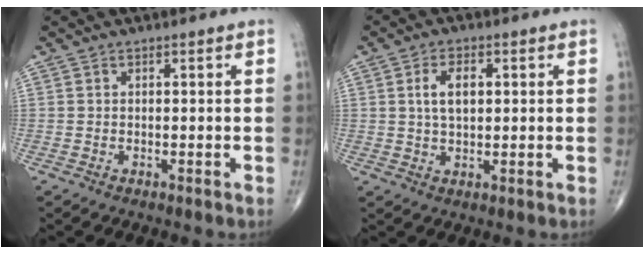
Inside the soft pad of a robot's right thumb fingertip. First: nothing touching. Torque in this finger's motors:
{"motor_torque": [0.23, 1.29, 0.56, -0.03, 0.02]}